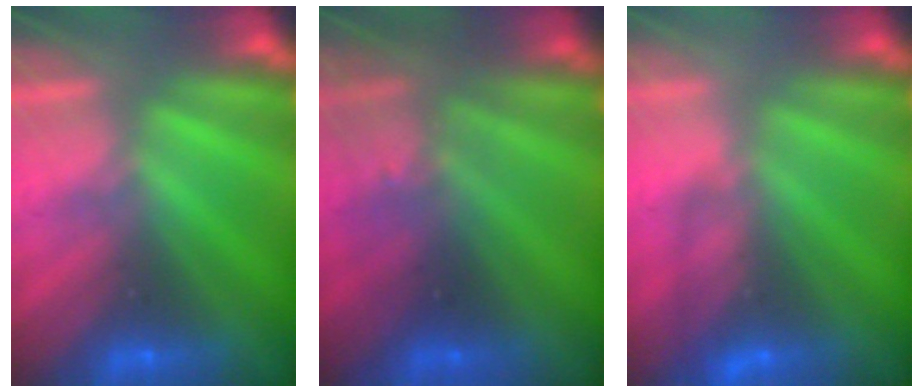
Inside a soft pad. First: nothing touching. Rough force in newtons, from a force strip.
{"total": 2.8}
{"total": 4.5}